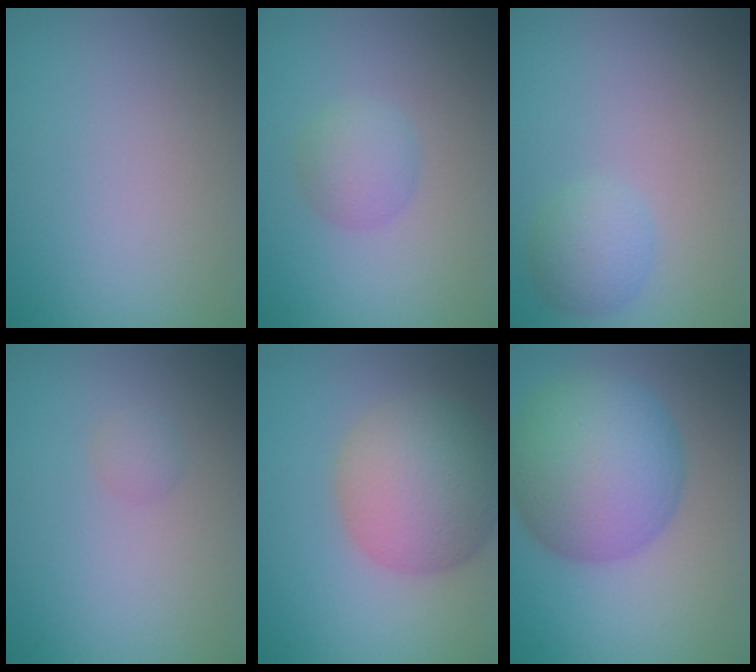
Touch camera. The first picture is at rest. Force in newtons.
{"total": 2.3, "press": 2.3, "slide": 0.1}
{"total": 2.5, "press": 2.5, "slide": 0.2}
{"total": 0.8, "press": 0.8, "slide": 0.1}
{"total": 8.1, "press": 8.1, "slide": 0.3}
{"total": 10.3, "press": 10.3, "slide": 0.2}